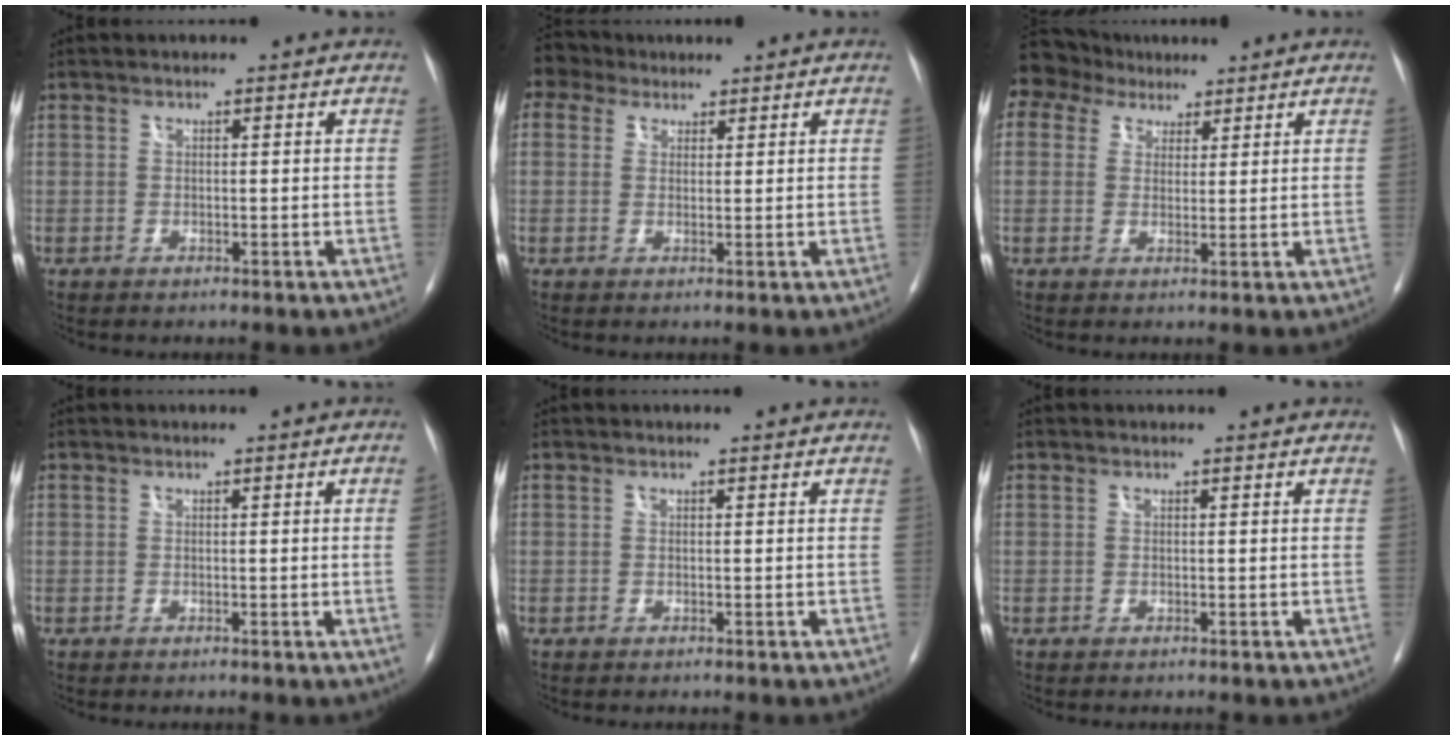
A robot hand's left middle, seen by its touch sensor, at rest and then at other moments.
{"total": 3.7, "force": [2.9, 2.3, 0.2], "torque": [-0.010, 0.027, 0.053]}
{"total": 8.7, "force": [6.6, 5.2, 2.2], "torque": [-0.054, 0.044, 0.120]}
{"total": 1.2, "force": [-0.2, -0.5, 1.1], "torque": [-0.011, 0.000, -0.003]}
{"total": 0.0}
{"total": 0.0}